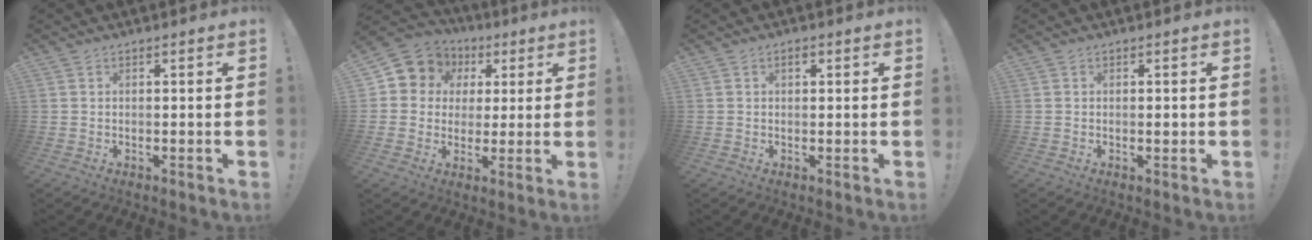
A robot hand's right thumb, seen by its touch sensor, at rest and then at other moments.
{"total": 8.9, "force": [3.1, 8.1, 2.1], "torque": [-0.031, -0.026, 0.063]}
{"total": 1.5, "force": [0.6, 0.8, 1.1], "torque": [-0.015, 0.001, 0.009]}
{"total": 0.5, "force": [-0.1, 0.2, 0.5], "torque": [0.000, -0.001, -0.004]}